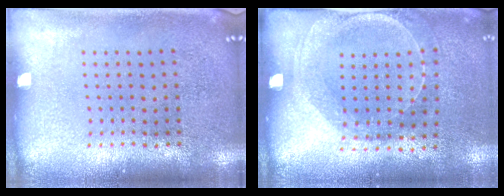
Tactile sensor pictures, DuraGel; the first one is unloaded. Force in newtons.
{"total": 1.5, "press": 1.5, "slide": 0.4}